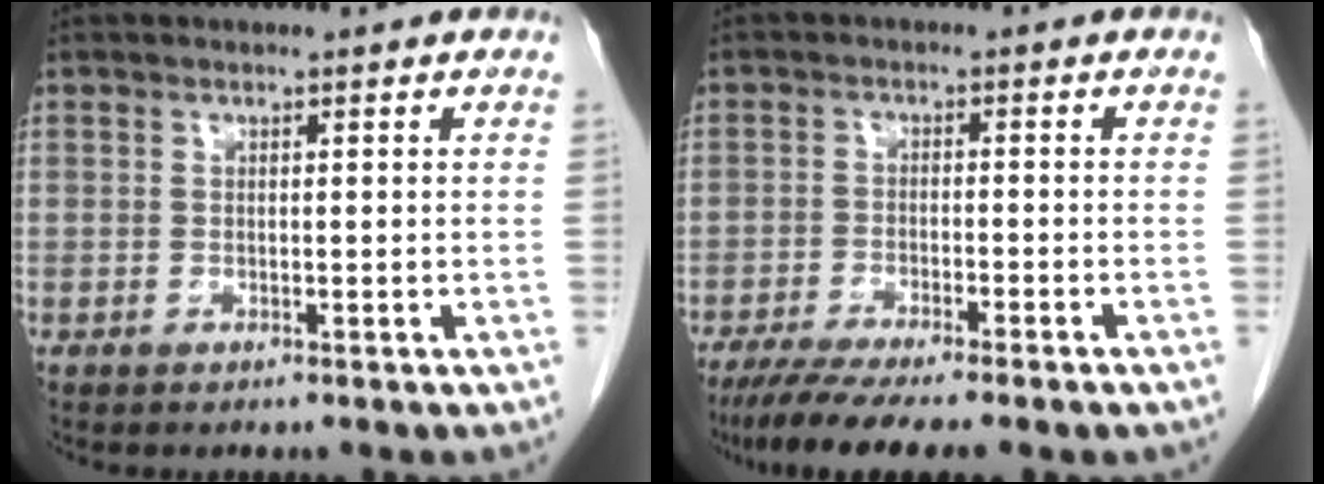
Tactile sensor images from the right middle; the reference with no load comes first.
{"total": 9.6, "force": [-7.6, 0.4, 5.8], "torque": [-0.087, -0.022, -0.116]}